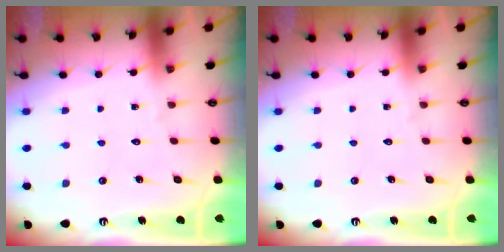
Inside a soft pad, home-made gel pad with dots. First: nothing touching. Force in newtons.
{"total": 0.0}